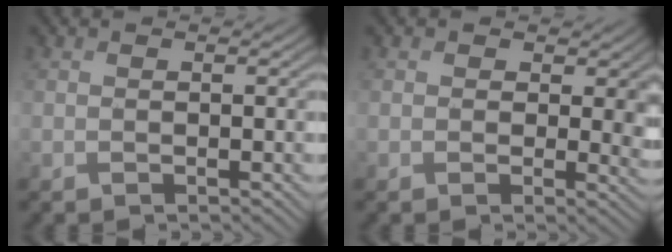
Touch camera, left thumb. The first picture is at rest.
{"total": 3.5, "force": [0.8, 2.7, 2.0], "torque": [-0.040, -0.014, 0.008]}